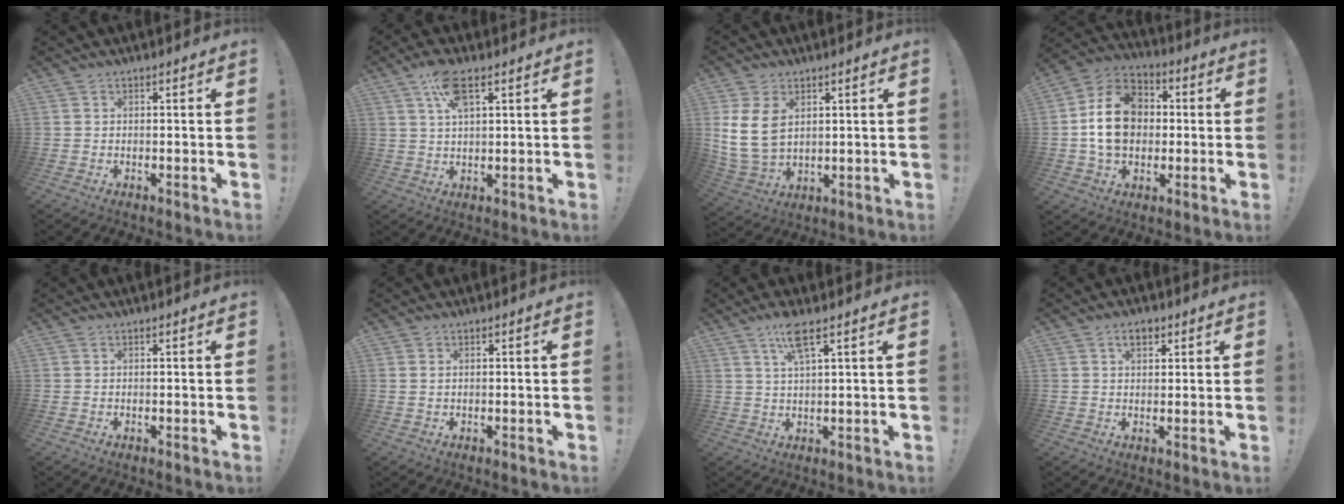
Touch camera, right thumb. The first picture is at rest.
{"total": 7.8, "force": [3.7, 2.8, 6.2], "torque": [-0.110, -0.002, 0.066]}
{"total": 10.8, "force": [3.0, 7.5, 7.2], "torque": [-0.138, -0.010, 0.060]}
{"total": 17.8, "force": [0.8, 14.0, 10.9], "torque": [-0.178, 0.018, 0.020]}
{"total": 0.0}
{"total": 0.5, "force": [0.3, 0.2, 0.4], "torque": [-0.008, 0.000, 0.007]}
{"total": 7.0, "force": [3.9, 1.3, 5.6], "torque": [-0.101, -0.007, 0.064]}
{"total": 3.8, "force": [1.9, 2.3, 2.3], "torque": [-0.031, 0.002, 0.031]}